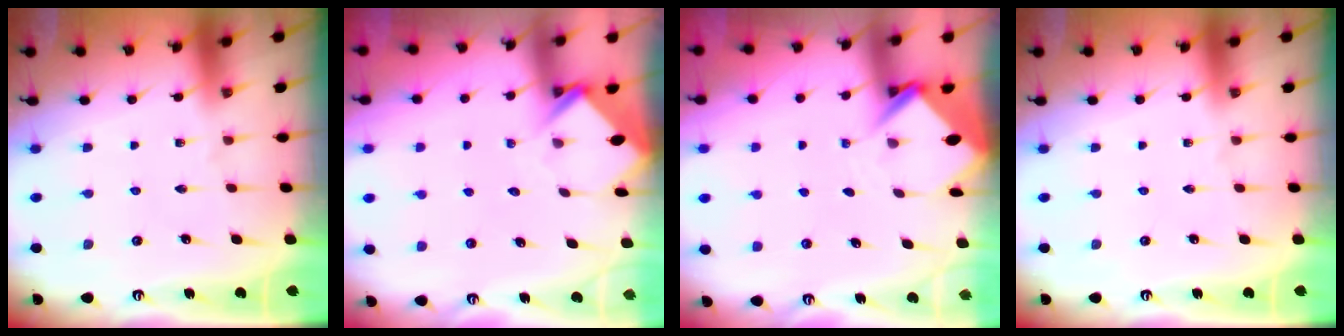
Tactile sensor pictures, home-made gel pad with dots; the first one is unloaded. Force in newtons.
{"total": 3.7, "press": 3.7, "slide": 0.2}
{"total": 3.9, "press": 3.9, "slide": 0.1}
{"total": 0.0}